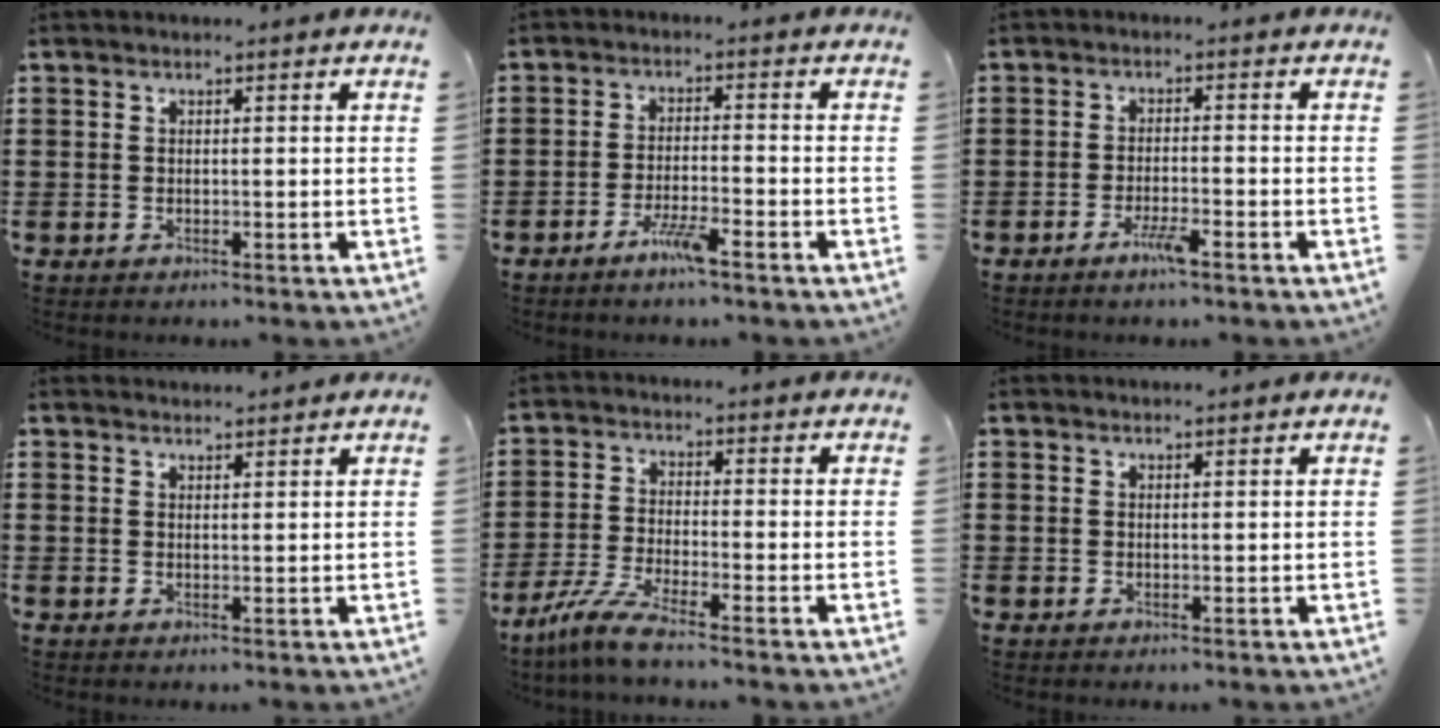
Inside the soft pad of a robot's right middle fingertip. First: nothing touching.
{"total": 4.2, "force": [-2.9, 0.3, 3.0], "torque": [-0.062, -0.003, -0.055]}
{"total": 3.4, "force": [-2.1, 0.4, 2.7], "torque": [-0.057, -0.004, -0.041]}
{"total": 1.6, "force": [1.6, 0.2, 0.0], "torque": [-0.004, 0.002, 0.031]}
{"total": 5.2, "force": [-4.2, -0.1, 3.1], "torque": [-0.087, -0.023, -0.087]}
{"total": 0.6, "force": [0.6, 0.0, 0.0], "torque": [-0.002, 0.000, 0.012]}